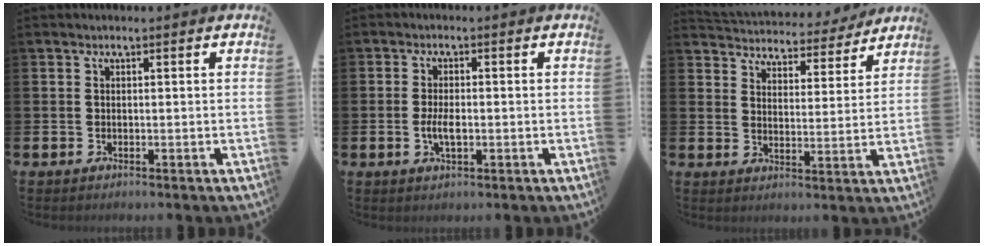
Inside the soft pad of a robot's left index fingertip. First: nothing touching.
{"total": 3.1, "force": [-0.5, 1.4, 2.8], "torque": [-0.039, -0.003, -0.012]}
{"total": 4.7, "force": [4.5, 1.3, 0.0], "torque": [-0.021, -0.038, 0.075]}